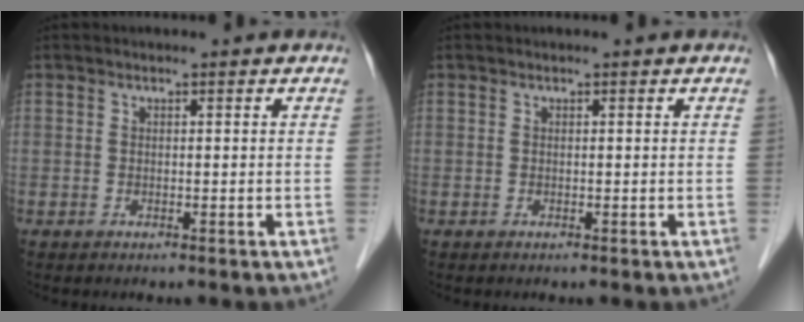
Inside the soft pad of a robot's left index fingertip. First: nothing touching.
{"total": 0.0}